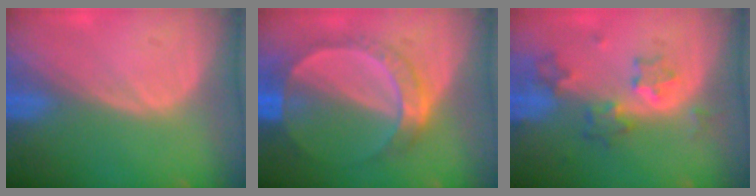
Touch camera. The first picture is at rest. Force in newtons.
{"total": 6.8, "press": 6.5, "slide": 1.7}
{"total": 6.2, "press": 5.8, "slide": 2.1}